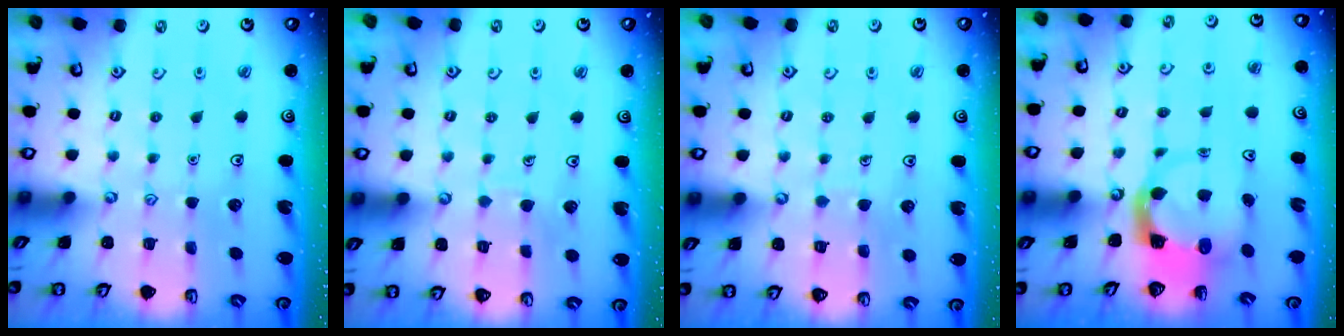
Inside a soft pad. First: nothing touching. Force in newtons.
{"total": 3.8, "press": 3.8, "slide": 0.3}
{"total": 4.0, "press": 4.0, "slide": 0.3}
{"total": 3.9, "press": 3.8, "slide": 0.6}